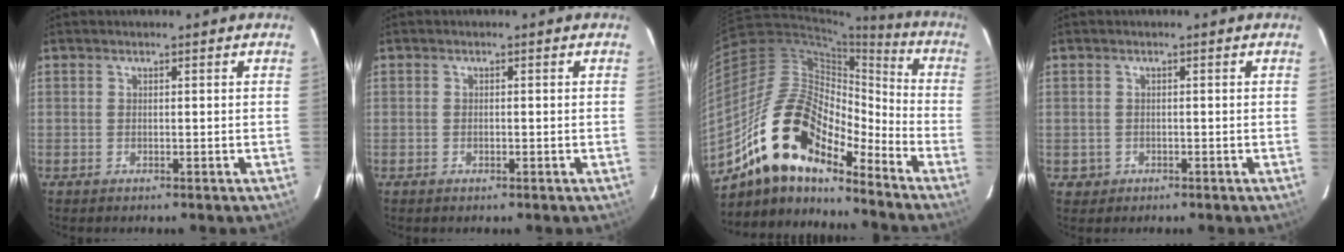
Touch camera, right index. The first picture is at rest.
{"total": 0.7, "force": [-0.3, 0.6, 0.3], "torque": [-0.002, 0.000, -0.004]}
{"total": 19.4, "force": [-14.2, 7.6, 10.8], "torque": [-0.192, -0.001, -0.273]}
{"total": 2.1, "force": [-0.6, 2.0, 0.1], "torque": [-0.004, 0.002, -0.004]}